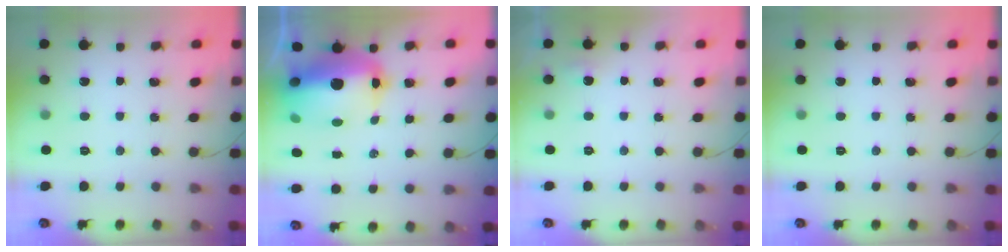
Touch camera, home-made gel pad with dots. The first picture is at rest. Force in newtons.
{"total": 15.3, "press": 14.9, "slide": 3.3}
{"total": 3.6, "press": 3.3, "slide": 1.5}
{"total": 0.0}